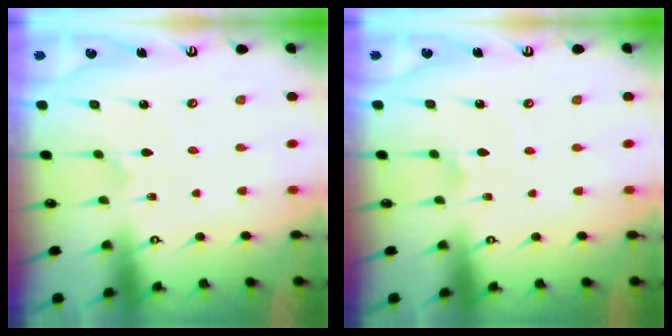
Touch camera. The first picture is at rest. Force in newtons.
{"total": 3.6, "press": 3.6, "slide": 0.2}